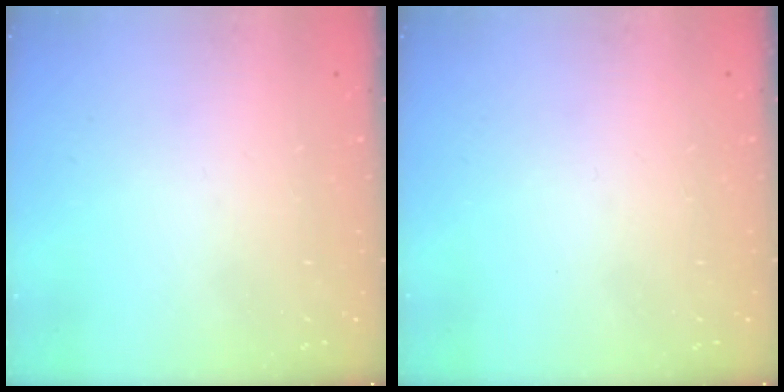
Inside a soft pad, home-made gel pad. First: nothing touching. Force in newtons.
{"total": 0.0}